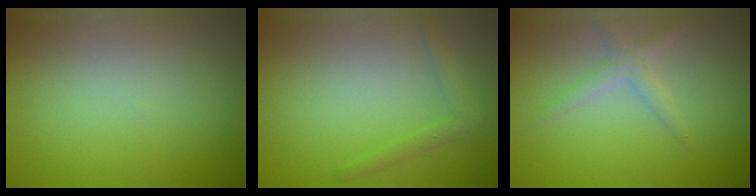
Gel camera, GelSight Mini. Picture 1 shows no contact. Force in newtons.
{"total": 1.3, "press": 1.3, "slide": 0.1}
{"total": 1.7, "press": 1.7, "slide": 0.1}